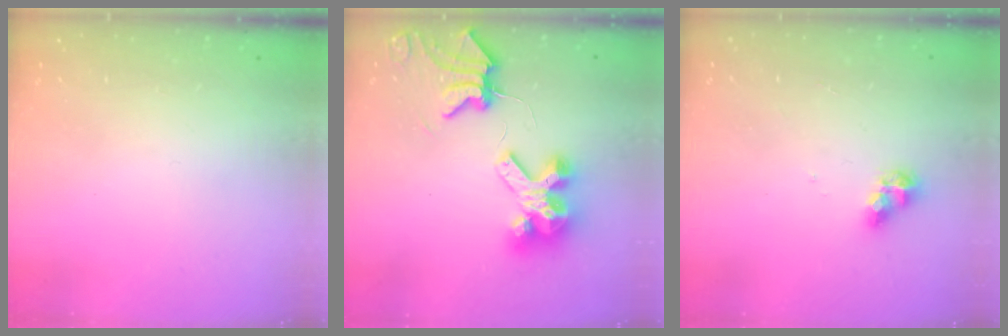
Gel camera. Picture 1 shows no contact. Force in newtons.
{"total": 8.9, "press": 8.8, "slide": 1.1}
{"total": 8.1, "press": 8.1, "slide": 1.0}